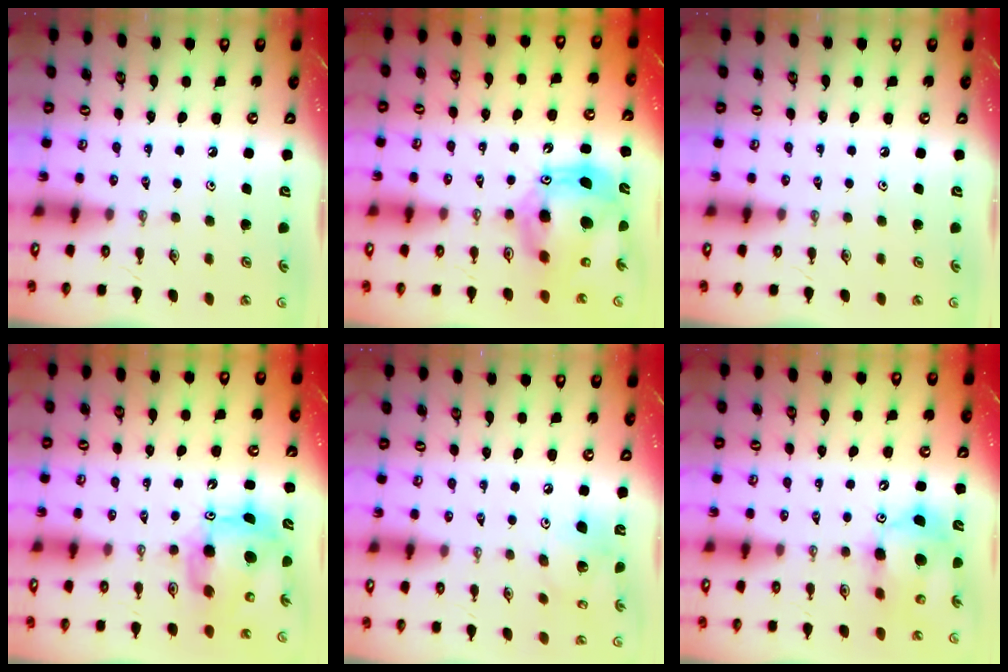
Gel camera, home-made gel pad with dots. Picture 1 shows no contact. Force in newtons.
{"total": 15.3, "press": 15.2, "slide": 1.5}
{"total": 0.0}
{"total": 9.9, "press": 9.8, "slide": 1.3}
{"total": 13.3, "press": 12.9, "slide": 3.0}
{"total": 12.1, "press": 11.9, "slide": 2.2}